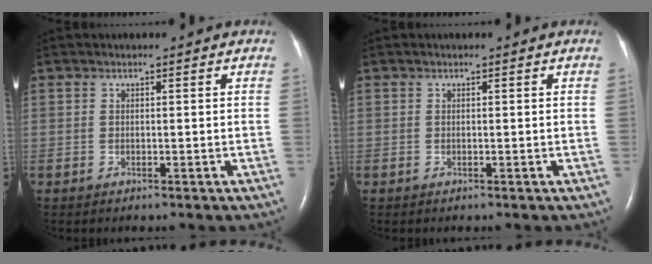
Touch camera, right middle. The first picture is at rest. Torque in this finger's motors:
{"motor_torque": [0.00, 0.00, 0.00, 0.01]}